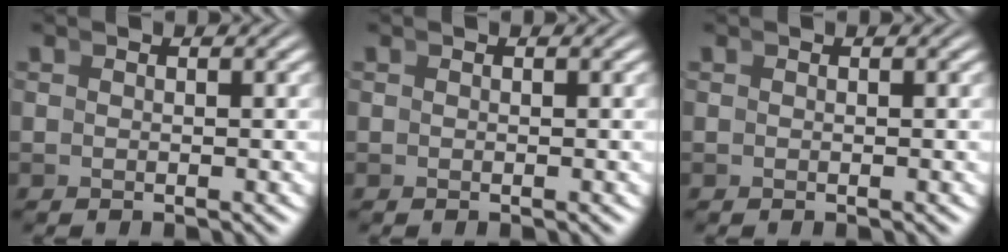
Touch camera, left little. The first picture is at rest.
{"total": 0.0}
{"total": 0.0}